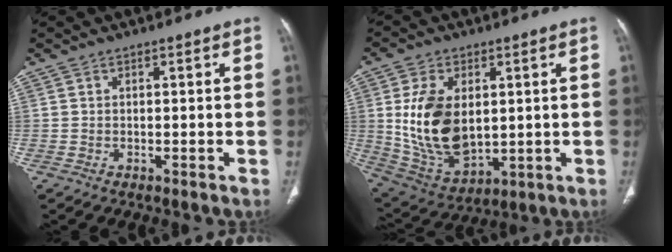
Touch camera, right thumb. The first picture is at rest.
{"total": 16.4, "force": [1.8, 10.1, 12.7], "torque": [-0.217, -0.016, 0.053]}